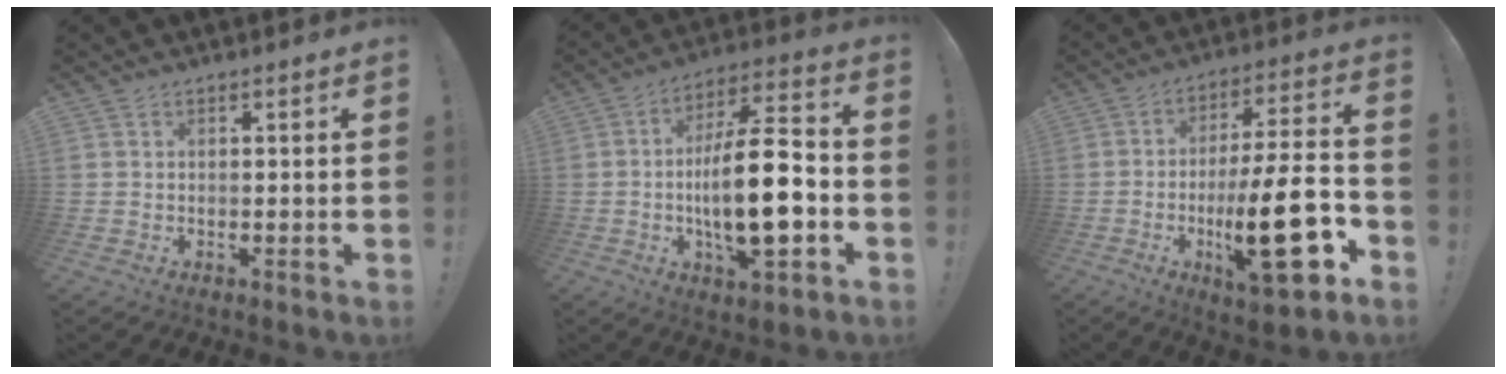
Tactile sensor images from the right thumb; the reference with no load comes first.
{"total": 19.7, "force": [-3.6, 6.1, 18.4], "torque": [-0.315, 0.008, -0.063]}
{"total": 23.2, "force": [-7.0, 6.2, 21.3], "torque": [-0.336, 0.023, -0.108]}